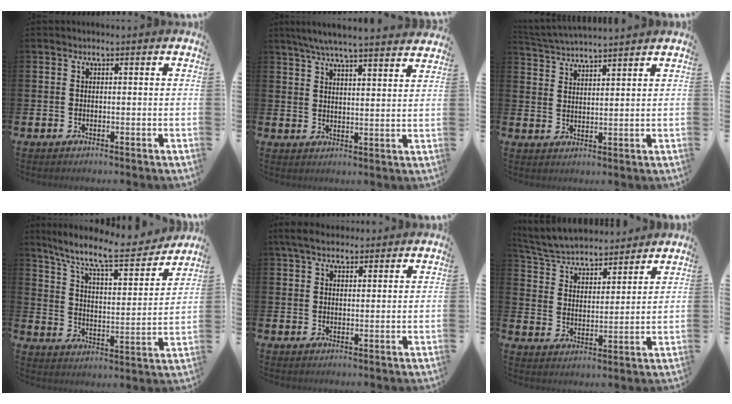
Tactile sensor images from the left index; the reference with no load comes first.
{"total": 6.3, "force": [6.0, 0.0, 1.9], "torque": [-0.051, -0.031, 0.105]}
{"total": 3.7, "force": [3.6, -0.3, 0.1], "torque": [-0.019, -0.020, 0.065]}
{"total": 10.4, "force": [9.0, 1.9, 4.9], "torque": [-0.125, -0.055, 0.151]}
{"total": 4.7, "force": [3.9, 1.8, 2.1], "torque": [-0.039, -0.008, 0.069]}
{"total": 5.8, "force": [5.6, 1.1, 1.0], "torque": [-0.049, -0.043, 0.096]}